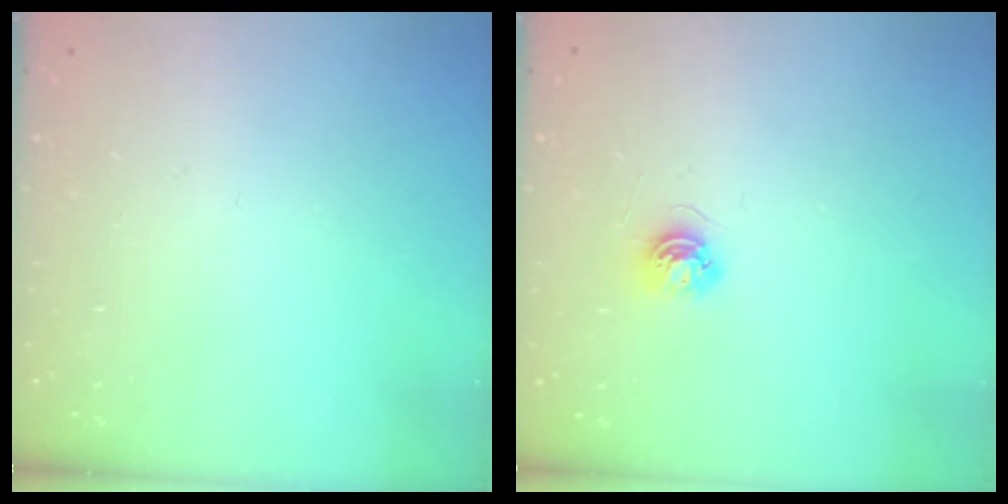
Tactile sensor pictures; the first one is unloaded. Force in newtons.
{"total": 4.0, "press": 4.0, "slide": 0.5}